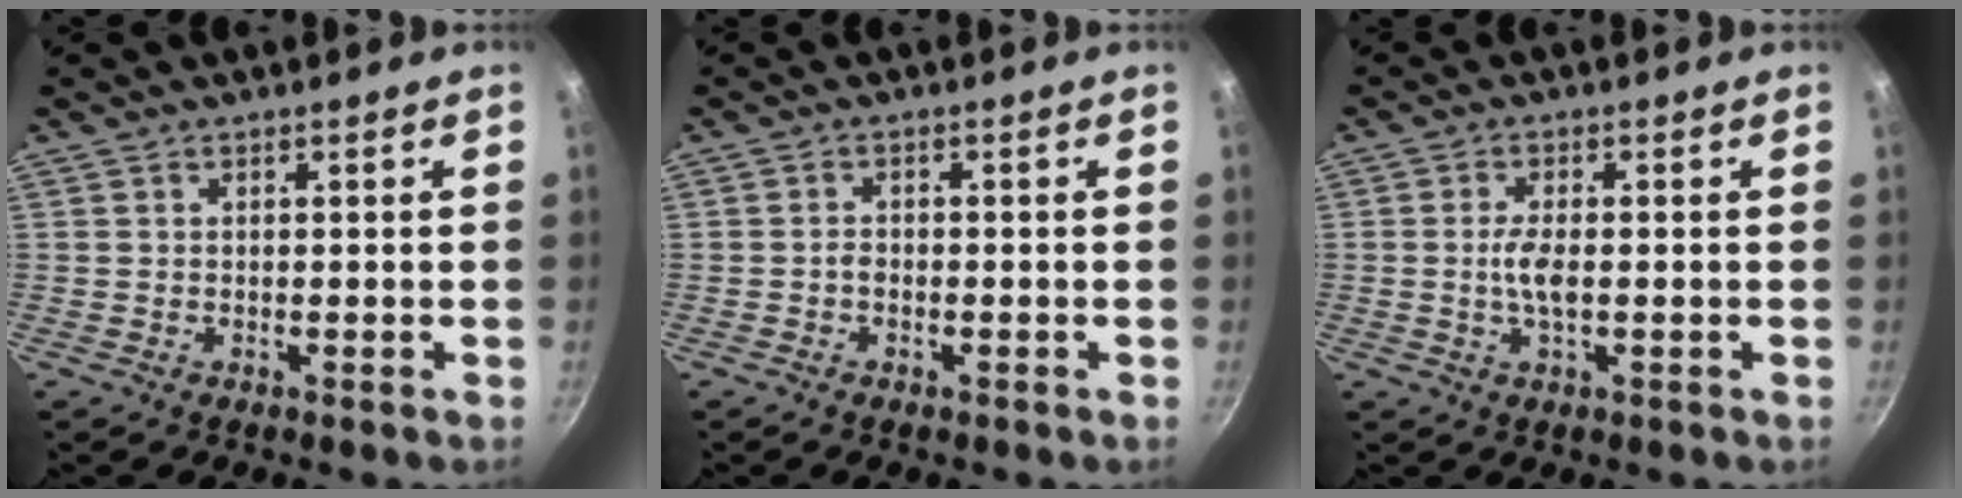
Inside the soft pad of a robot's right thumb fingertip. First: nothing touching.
{"total": 1.4, "force": [-0.6, 0.8, 0.9], "torque": [-0.020, 0.008, -0.014]}
{"total": 3.9, "force": [-0.3, 1.4, 3.7], "torque": [-0.080, 0.000, -0.009]}